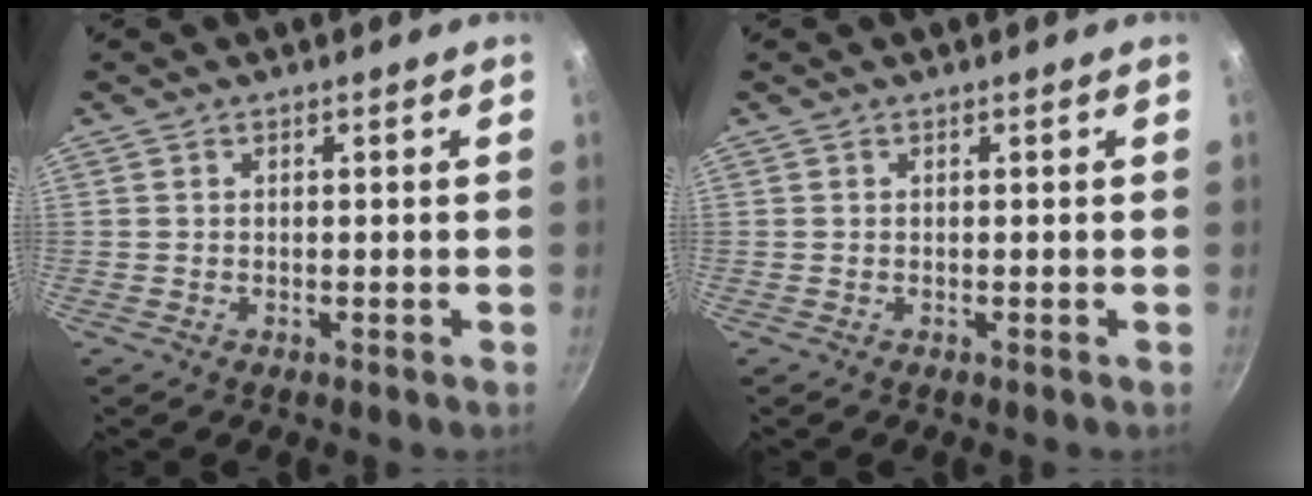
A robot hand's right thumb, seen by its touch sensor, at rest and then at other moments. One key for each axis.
{"total": 0.0}